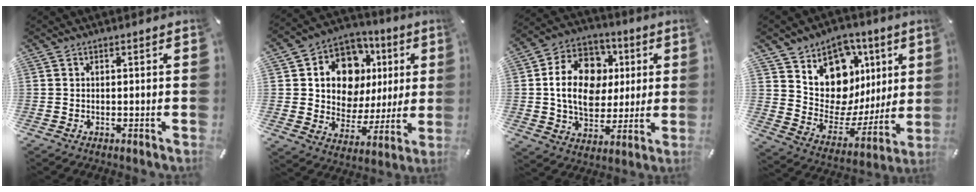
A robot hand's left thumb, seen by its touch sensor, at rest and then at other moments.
{"total": 12.8, "force": [4.2, 10.8, 5.5], "torque": [-0.089, -0.034, 0.086]}
{"total": 16.1, "force": [2.1, 12.8, 9.4], "torque": [-0.177, 0.012, 0.042]}
{"total": 13.3, "force": [5.3, 11.1, 4.8], "torque": [-0.063, -0.064, 0.099]}